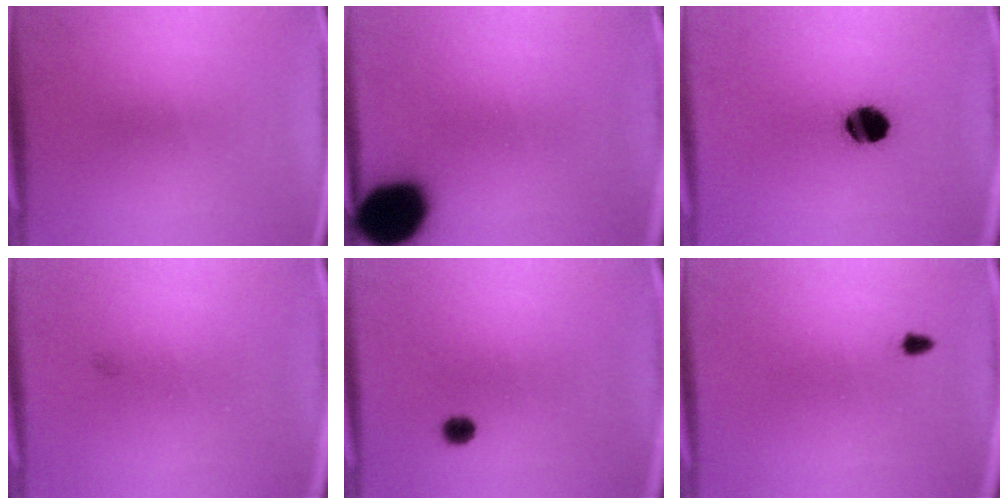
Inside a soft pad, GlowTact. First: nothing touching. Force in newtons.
{"total": 18.7}
{"total": 9.4}
{"total": 0.6}
{"total": 1.9}
{"total": 1.1}